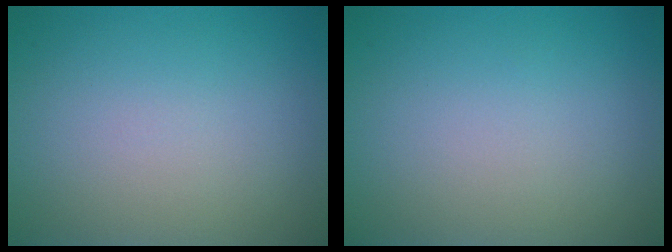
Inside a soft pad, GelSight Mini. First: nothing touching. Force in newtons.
{"total": 0.0}